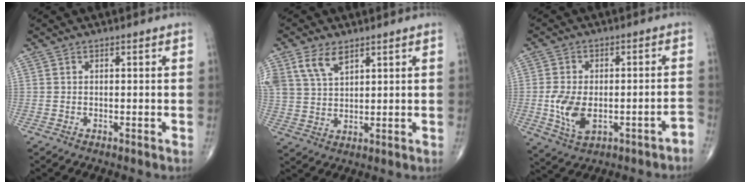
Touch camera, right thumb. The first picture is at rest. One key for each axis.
{"total": 6.9, "fx": 4.1, "fy": 3.6, "fz": 4.3, "tx": -0.081, "ty": -0.009, "tz": 0.088}
{"total": 9.9, "fx": -3.2, "fy": 5.4, "fz": 7.6, "tx": -0.121, "ty": 0.031, "tz": -0.038}